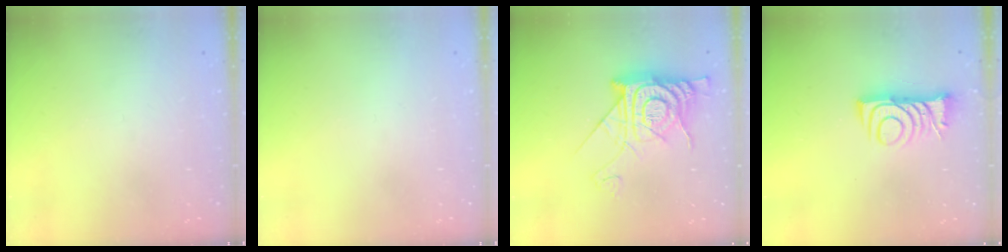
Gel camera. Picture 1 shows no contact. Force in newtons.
{"total": 1.6, "press": 1.6, "slide": 0.1}
{"total": 14.9, "press": 14.9, "slide": 1.4}
{"total": 8.5, "press": 8.4, "slide": 0.8}